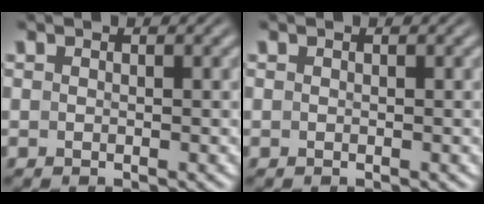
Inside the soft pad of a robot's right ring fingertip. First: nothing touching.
{"total": 0.0}